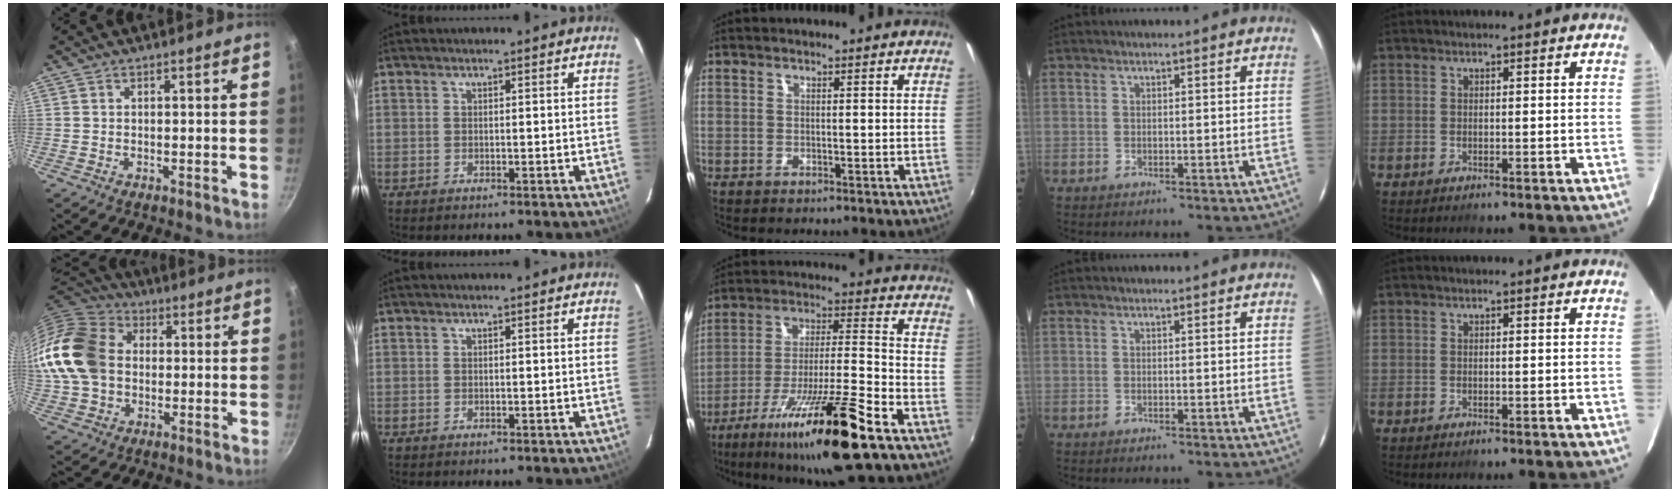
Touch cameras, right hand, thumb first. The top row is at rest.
{"thumb": {"total": 19.3, "force": [0.8, 15.0, 12.2], "torque": [-0.240, 0.035, 0.006]}, "middle": {"total": 18.8, "force": [-11.8, 0.6, 14.6], "torque": [-0.272, -0.027, -0.203]}}